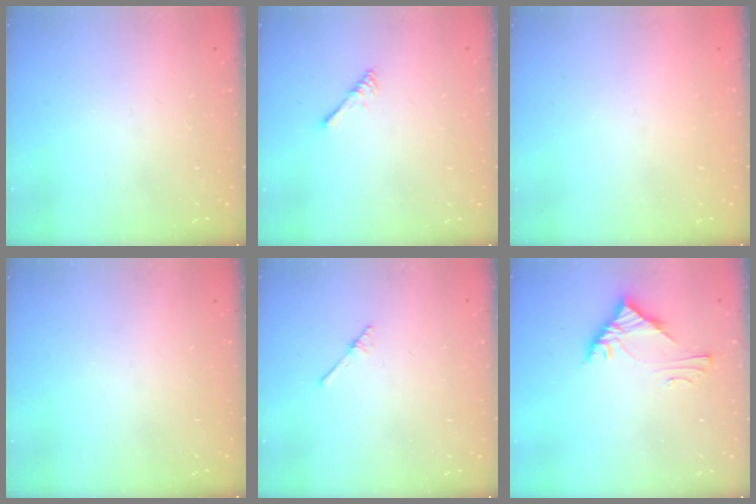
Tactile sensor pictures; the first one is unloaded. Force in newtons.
{"total": 2.7, "press": 2.6, "slide": 0.5}
{"total": 1.6, "press": 1.6, "slide": 0.2}
{"total": 0.0}
{"total": 2.0, "press": 2.0, "slide": 0.2}
{"total": 5.3, "press": 5.2, "slide": 0.3}